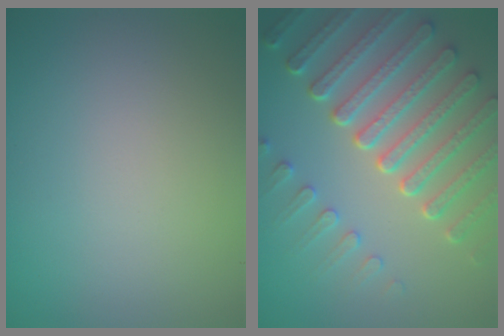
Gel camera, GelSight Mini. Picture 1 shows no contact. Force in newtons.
{"total": 7.6, "press": 5.6, "slide": 5.1}